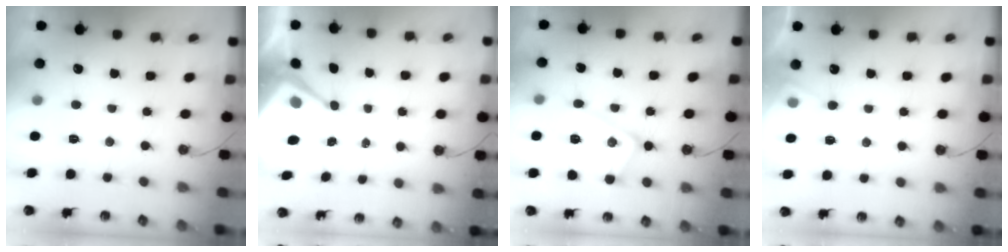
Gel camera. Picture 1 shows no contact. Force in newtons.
{"total": 7.3, "press": 7.3, "slide": 0.7}
{"total": 14.6, "press": 14.6, "slide": 1.2}
{"total": 8.1, "press": 8.1, "slide": 0.8}